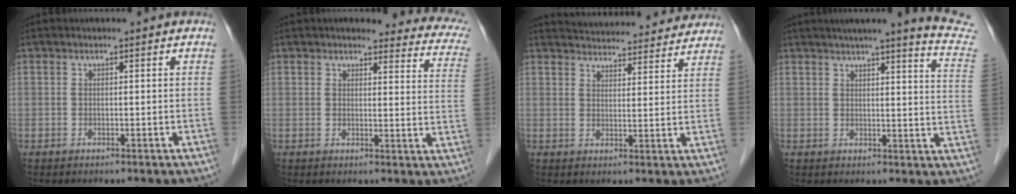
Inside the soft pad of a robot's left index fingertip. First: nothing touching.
{"total": 16.1, "force": [14.5, 3.7, 5.9], "torque": [-0.031, -0.034, 0.130]}
{"total": 19.0, "force": [18.0, 3.7, 4.7], "torque": [-0.061, 0.007, 0.225]}
{"total": 14.0, "force": [12.5, -1.2, 6.3], "torque": [-0.078, -0.067, 0.124]}